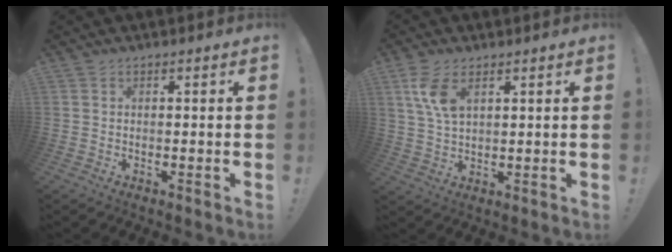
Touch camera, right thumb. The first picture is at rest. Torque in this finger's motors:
{"motor_torque": [0.08, 0.11, 0.66, 0.42, 0.02]}